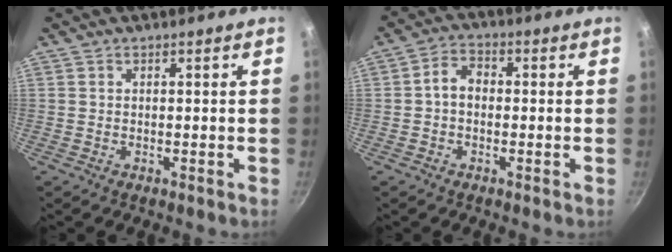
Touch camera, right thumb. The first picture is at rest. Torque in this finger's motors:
{"motor_torque": [0.55, 1.10, 0.76, -0.61, 0.03]}